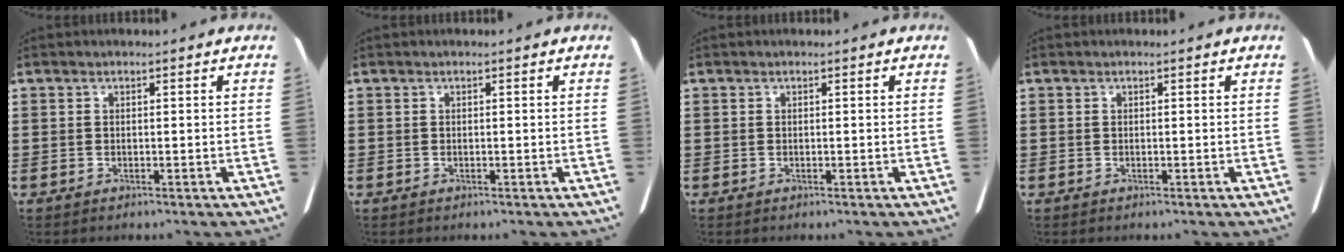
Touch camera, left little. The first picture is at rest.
{"total": 0.0}
{"total": 0.0}
{"total": 0.0}